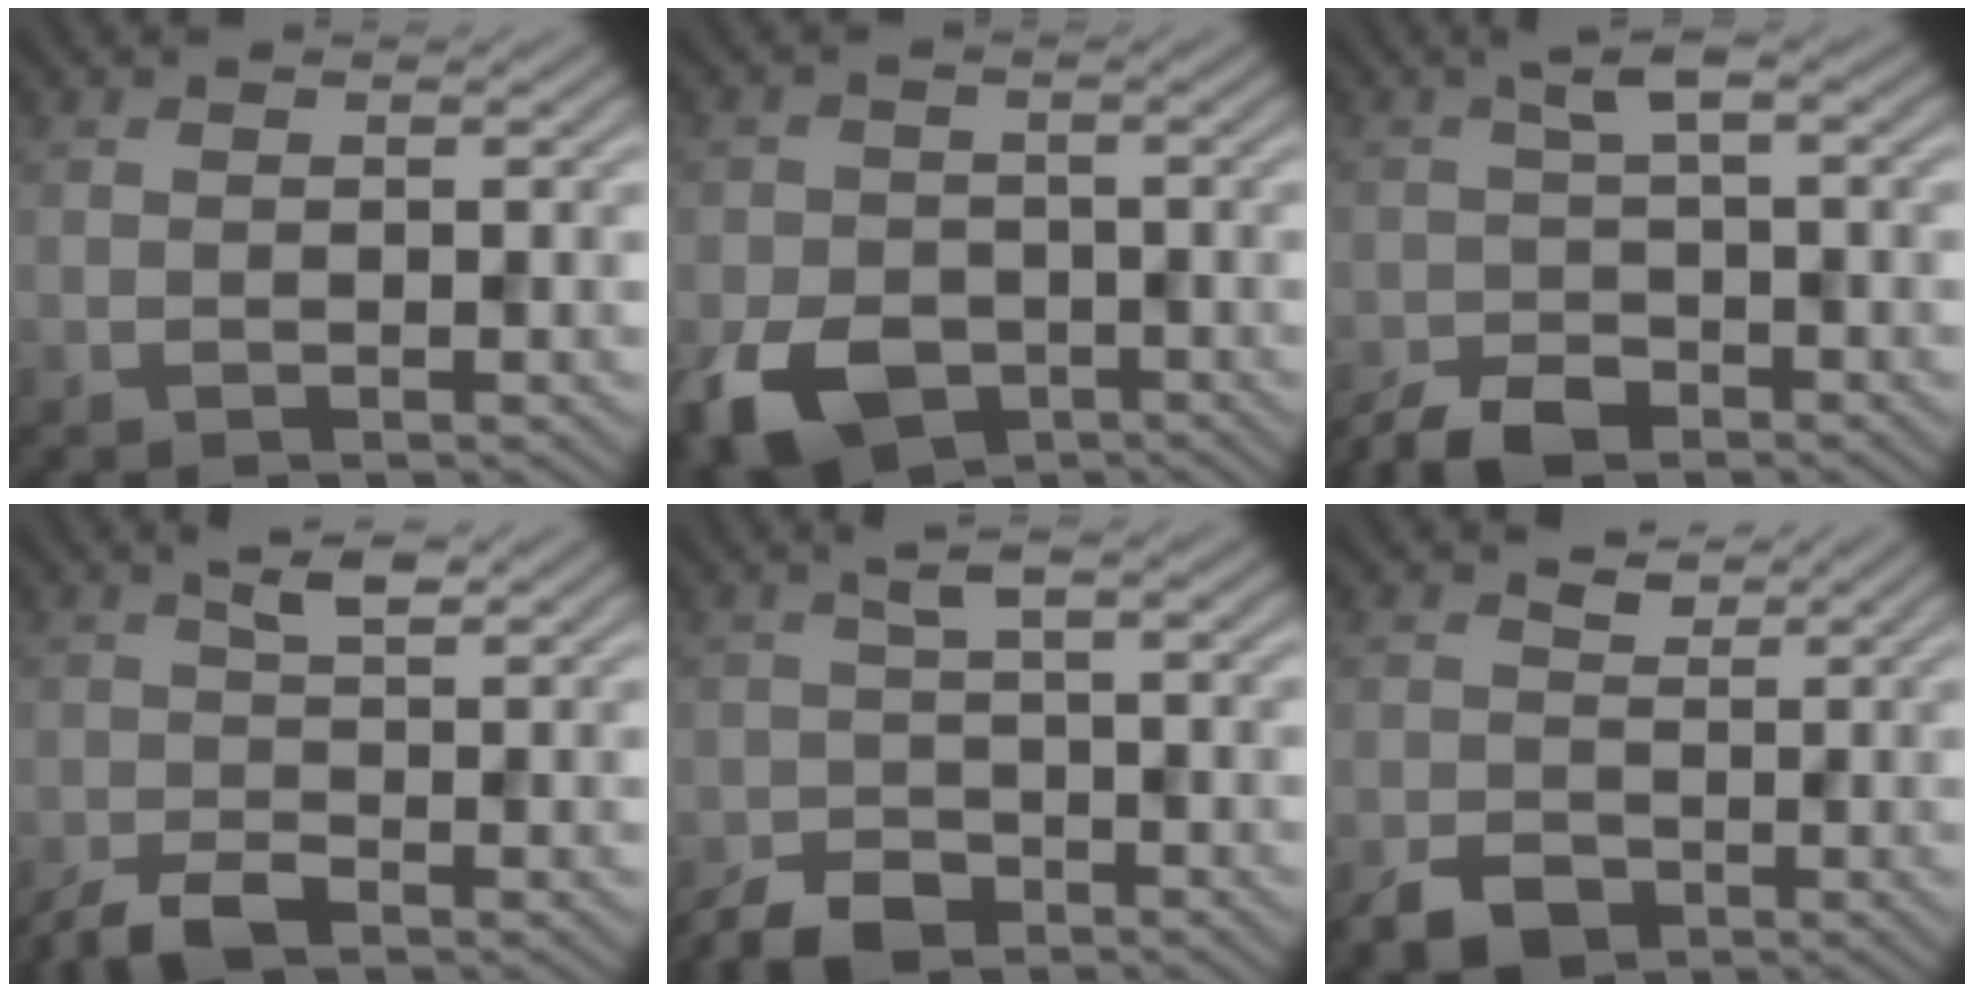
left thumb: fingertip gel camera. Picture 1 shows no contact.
{"total": 7.9, "force": [-3.7, 5.7, 4.1], "torque": [-0.095, -0.021, -0.072]}
{"total": 5.0, "force": [-2.8, 2.0, 3.6], "torque": [-0.075, -0.005, -0.059]}
{"total": 3.4, "force": [-1.4, 1.0, 2.9], "torque": [-0.061, 0.000, -0.033]}
{"total": 4.5, "force": [-2.9, 2.0, 2.8], "torque": [-0.058, -0.007, -0.057]}
{"total": 4.4, "force": [-1.0, 3.7, 2.2], "torque": [-0.049, -0.007, -0.024]}